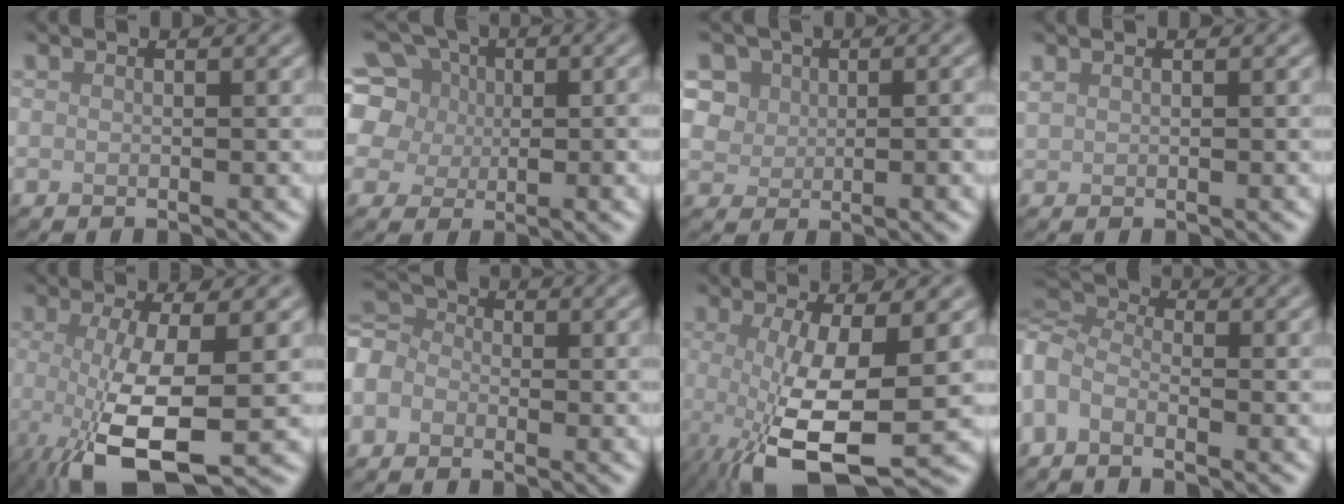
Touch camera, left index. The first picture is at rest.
{"total": 11.2, "force": [3.8, 8.8, 5.9], "torque": [-0.101, 0.040, 0.033]}
{"total": 5.5, "force": [2.1, 4.3, 2.8], "torque": [-0.042, 0.012, 0.023]}
{"total": 0.7, "force": [0.6, 0.2, 0.2], "torque": [-0.007, 0.003, 0.016]}
{"total": 8.1, "force": [-1.5, 2.3, 7.6], "torque": [-0.143, -0.017, -0.027]}
{"total": 3.9, "force": [-1.5, 3.1, 1.8], "torque": [-0.043, 0.005, -0.037]}
{"total": 9.1, "force": [-1.9, 2.7, 8.4], "torque": [-0.159, -0.021, -0.030]}
{"total": 4.8, "force": [-0.7, 3.1, 3.6], "torque": [-0.077, 0.010, -0.025]}